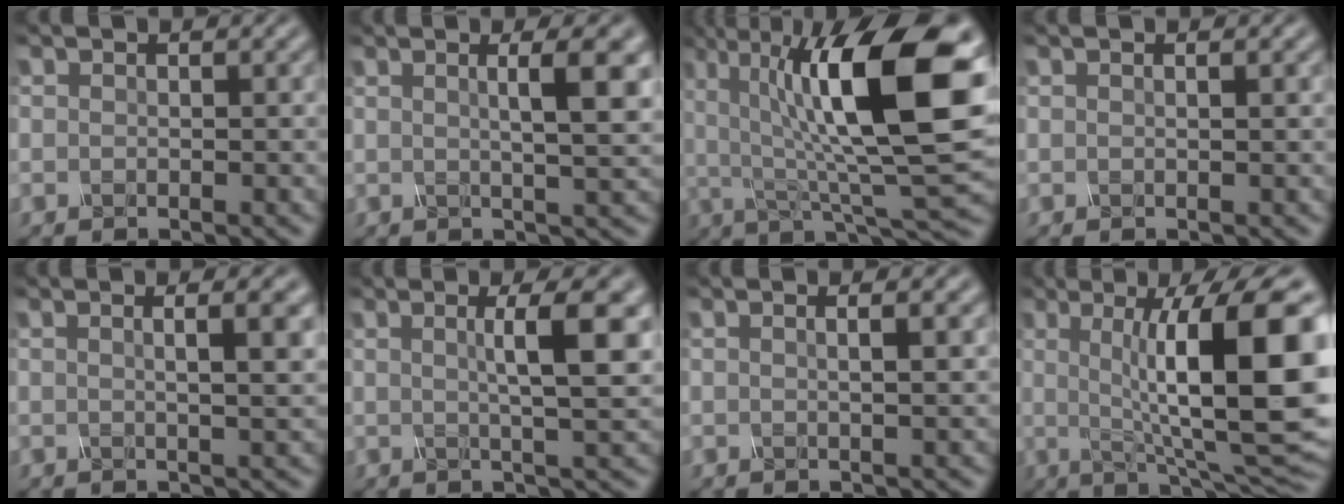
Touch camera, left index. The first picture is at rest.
{"total": 5.8, "force": [1.3, 1.6, 5.4], "torque": [-0.045, 0.019, 0.011]}
{"total": 15.6, "force": [4.0, 4.7, 14.3], "torque": [-0.221, 0.007, 0.059]}
{"total": 0.7, "force": [0.3, 0.2, 0.5], "torque": [-0.001, 0.004, 0.002]}
{"total": 5.2, "force": [1.6, 2.1, 4.5], "torque": [-0.027, 0.031, -0.006]}
{"total": 6.5, "force": [1.4, 1.4, 6.2], "torque": [-0.066, 0.014, 0.020]}
{"total": 3.3, "force": [1.2, 1.5, 2.6], "torque": [-0.010, 0.022, -0.012]}
{"total": 14.4, "force": [1.2, 3.9, 13.8], "torque": [-0.166, 0.011, 0.020]}